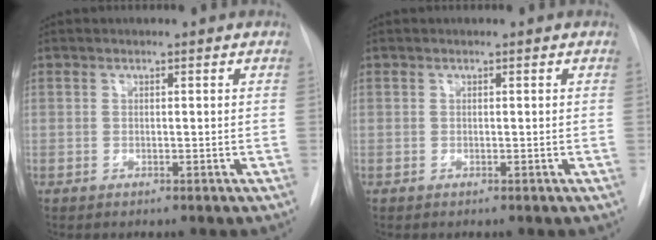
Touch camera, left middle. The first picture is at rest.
{"total": 0.0}